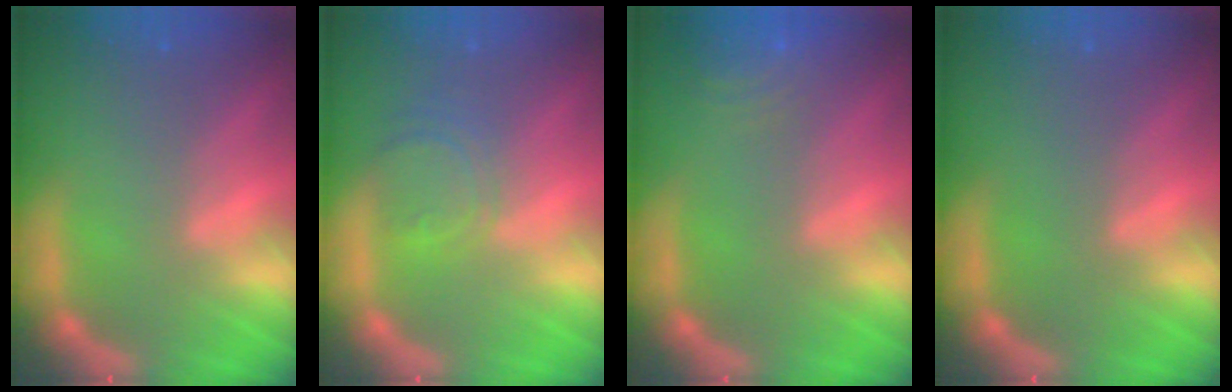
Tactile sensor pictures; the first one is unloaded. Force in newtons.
{"total": 4.0}
{"total": 5.1}
{"total": 0.0}